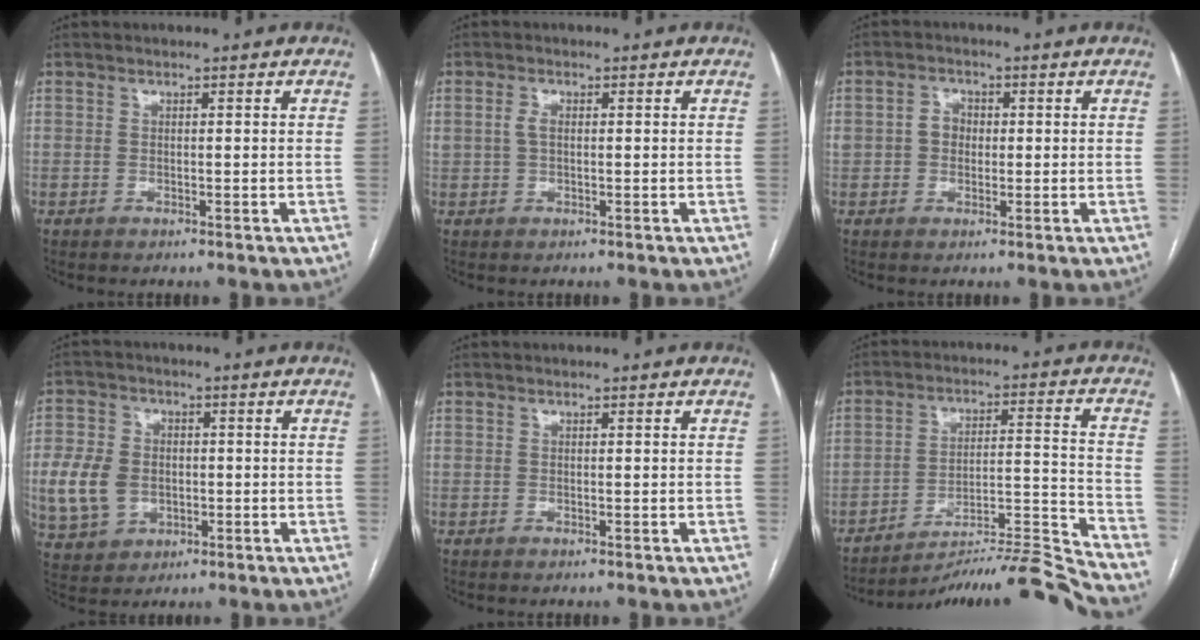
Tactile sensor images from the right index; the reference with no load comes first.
{"total": 2.2, "force": [0.3, 1.2, 1.8], "torque": [-0.041, 0.010, 0.009]}
{"total": 3.8, "force": [0.2, 3.1, 2.2], "torque": [-0.046, 0.019, 0.005]}
{"total": 14.8, "force": [-1.7, 12.2, 8.2], "torque": [-0.221, 0.013, -0.014]}
{"total": 0.0}
{"total": 15.6, "force": [-14.9, -3.8, 2.8], "torque": [-0.021, 0.026, -0.234]}